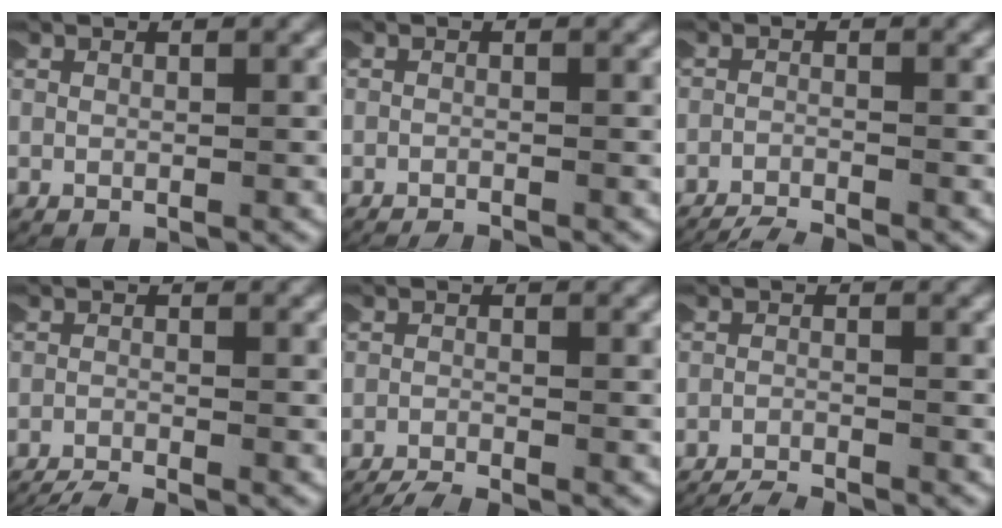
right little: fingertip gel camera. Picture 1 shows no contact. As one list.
[{"total": 2.1, "force": [-2.1, 0.2, 0.0], "torque": [-0.006, -0.009, -0.031]}, {"total": 6.8, "force": [-6.7, 1.4, 0.7], "torque": [-0.016, -0.022, -0.100]}, {"total": 5.6, "force": [-5.5, 1.2, 0.8], "torque": [-0.017, -0.019, -0.082]}, {"total": 5.3, "force": [-5.1, 1.2, 0.8], "torque": [-0.017, -0.018, -0.077]}, {"total": 5.4, "force": [-5.3, 1.0, 0.5], "torque": [-0.015, -0.020, -0.079]}]